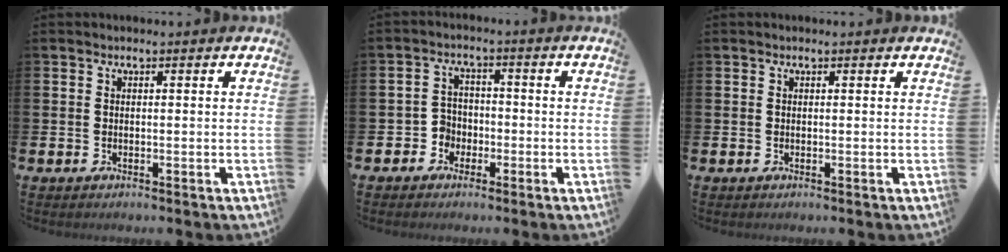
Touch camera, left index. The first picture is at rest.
{"total": 3.4, "force": [-1.8, 2.8, 0.3], "torque": [-0.024, 0.005, -0.041]}
{"total": 0.0}